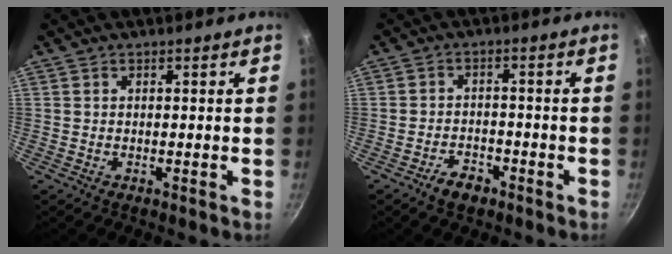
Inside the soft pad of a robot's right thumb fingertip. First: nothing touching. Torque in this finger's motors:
{"motor_torque": [-0.01, 0.16, -0.12, 0.03, 0.00]}